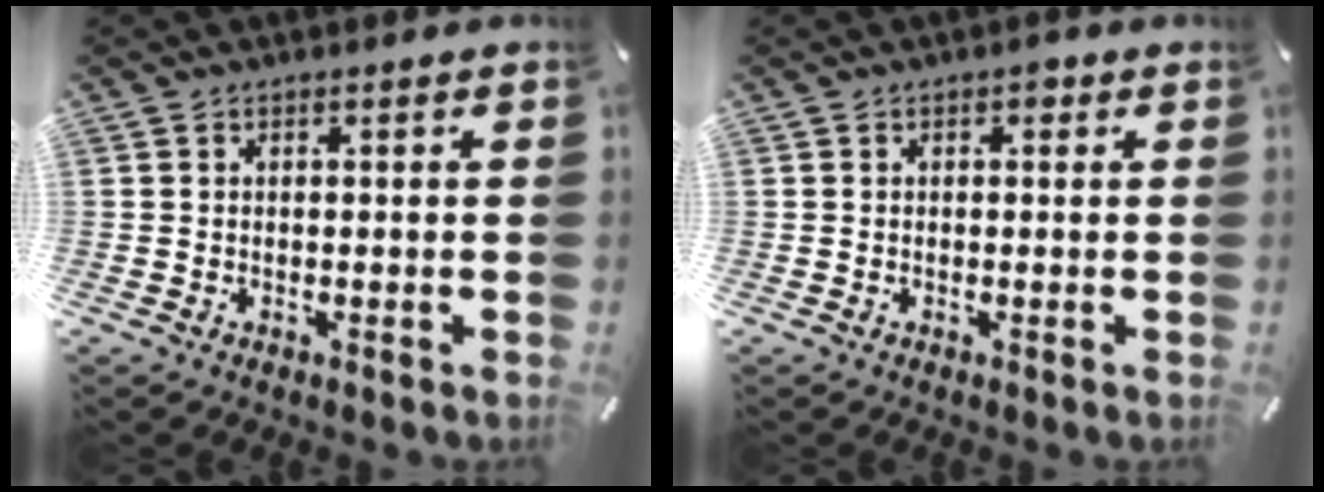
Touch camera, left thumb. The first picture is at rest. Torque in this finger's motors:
{"motor_torque": [0.15, 0.46, 0.00, -0.12, 0.08]}